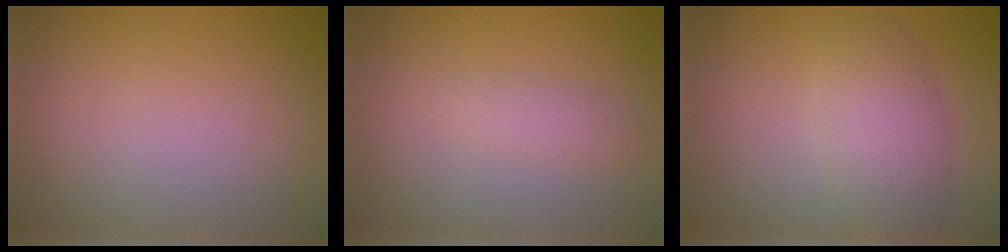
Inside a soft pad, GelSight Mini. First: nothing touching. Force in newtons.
{"total": 1.4, "press": 1.4, "slide": 0.0}
{"total": 4.0, "press": 4.0, "slide": 0.1}